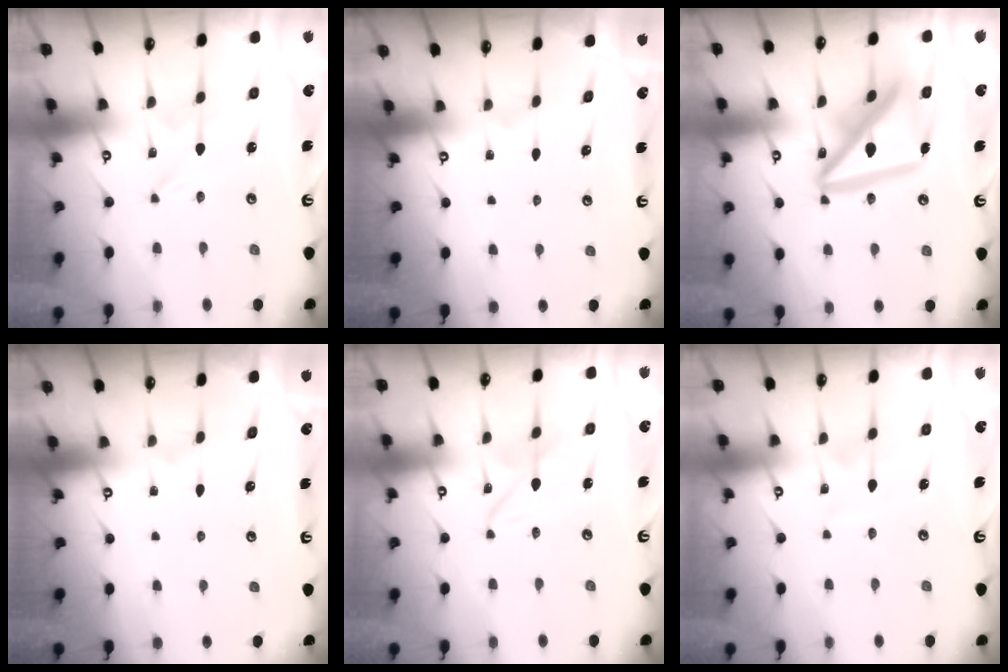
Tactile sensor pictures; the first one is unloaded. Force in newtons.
{"total": 0.0}
{"total": 18.4, "press": 18.3, "slide": 2.0}
{"total": 0.0}
{"total": 2.9, "press": 2.9, "slide": 0.2}
{"total": 3.7, "press": 3.7, "slide": 0.4}